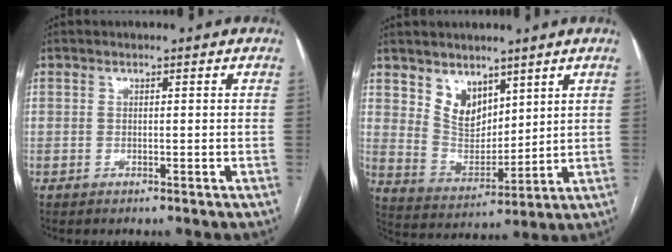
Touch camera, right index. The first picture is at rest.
{"total": 7.7, "force": [4.9, 4.8, 3.6], "torque": [-0.067, -0.003, 0.106]}